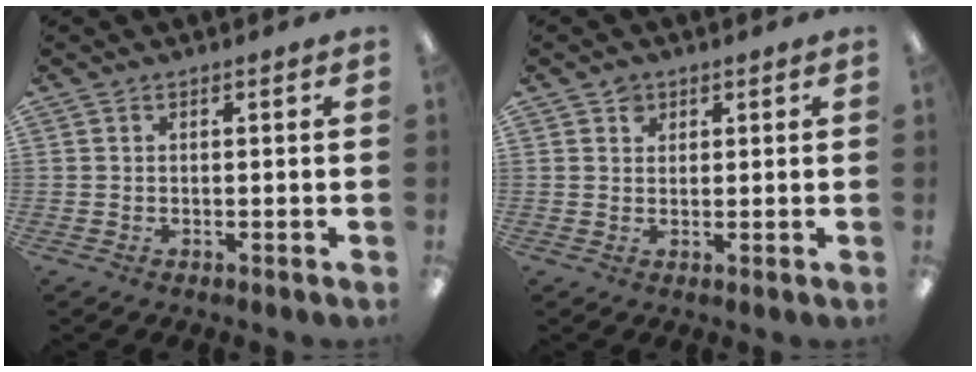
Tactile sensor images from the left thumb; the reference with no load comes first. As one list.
[{"total": 2.5, "force": [1.5, 1.9, 0.6], "torque": [-0.007, -0.002, 0.026]}]